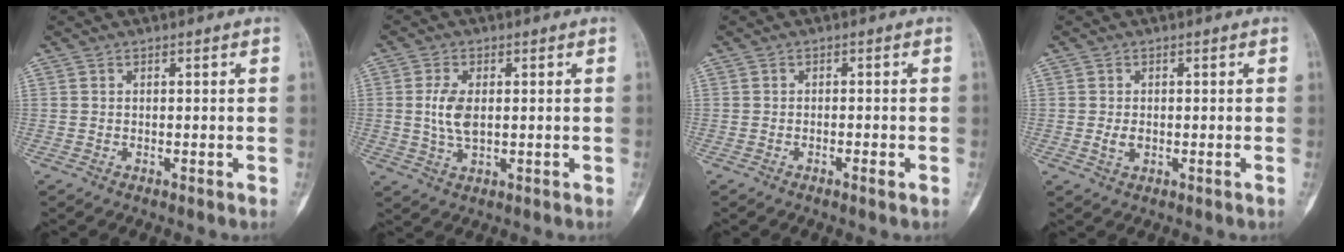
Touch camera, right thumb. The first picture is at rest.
{"total": 5.6, "force": [0.5, 3.0, 4.7], "torque": [-0.095, -0.003, 0.010]}
{"total": 1.1, "force": [-0.7, 0.3, 0.8], "torque": [-0.020, 0.004, -0.011]}
{"total": 1.7, "force": [-0.1, 1.2, 1.3], "torque": [-0.027, -0.002, -0.001]}